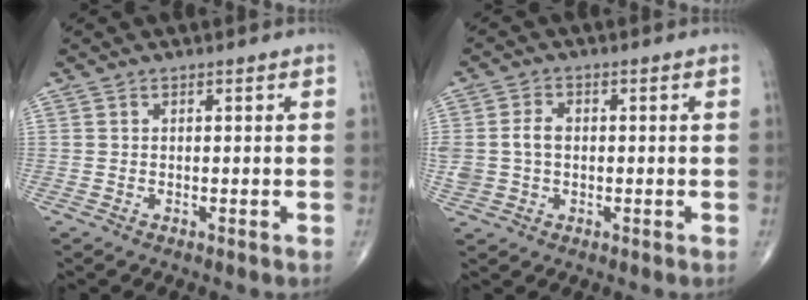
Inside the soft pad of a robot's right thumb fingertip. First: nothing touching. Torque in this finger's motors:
{"motor_torque": [0.72, 0.64, 0.56, -0.12, 0.03]}